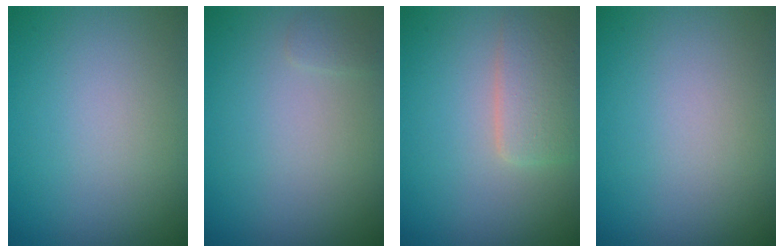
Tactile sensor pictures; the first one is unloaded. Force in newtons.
{"total": 0.7, "press": 0.7, "slide": 0.0}
{"total": 3.2, "press": 3.2, "slide": 0.1}
{"total": 0.0}